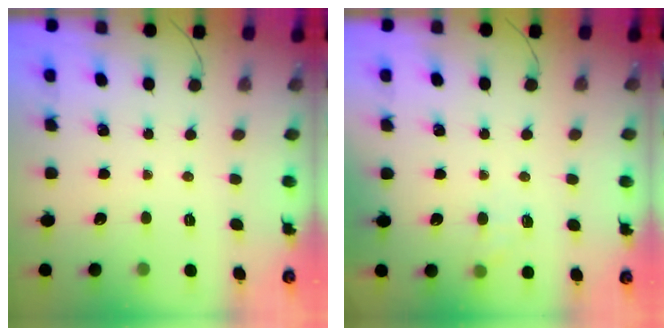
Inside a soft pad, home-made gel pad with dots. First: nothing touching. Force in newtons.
{"total": 6.1, "press": 5.9, "slide": 1.6}